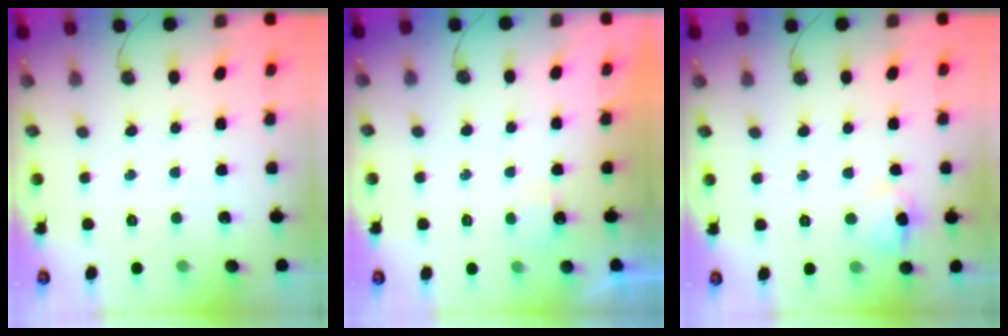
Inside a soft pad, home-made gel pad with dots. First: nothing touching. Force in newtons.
{"total": 2.5, "press": 2.4, "slide": 0.5}
{"total": 8.7, "press": 8.6, "slide": 0.8}